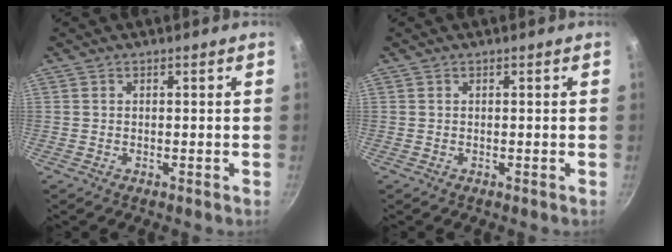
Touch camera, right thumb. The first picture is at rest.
{"total": 0.0}